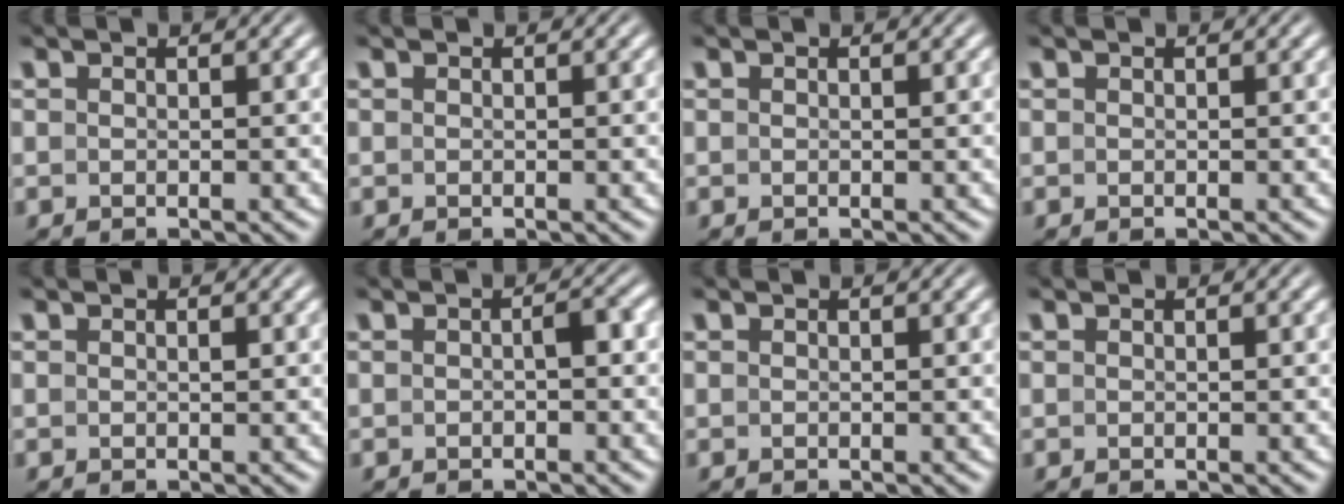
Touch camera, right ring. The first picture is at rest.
{"total": 0.0}
{"total": 0.0}
{"total": 0.0}
{"total": 0.0}
{"total": 1.1, "force": [-0.4, 0.2, 1.0], "torque": [-0.014, -0.001, -0.004]}
{"total": 0.0}
{"total": 0.0}